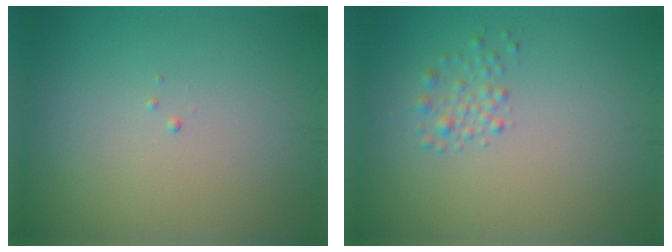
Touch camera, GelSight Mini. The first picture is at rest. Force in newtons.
{"total": 1.4, "press": 1.3, "slide": 0.1}